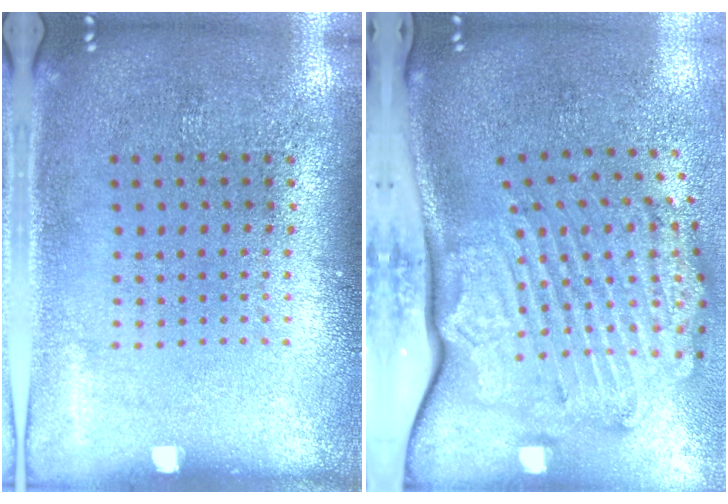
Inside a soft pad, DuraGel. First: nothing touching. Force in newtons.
{"total": 3.5, "press": 2.5, "slide": 2.5}